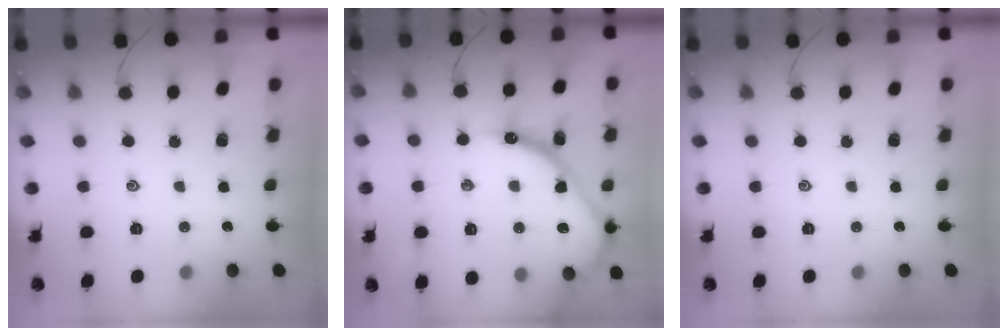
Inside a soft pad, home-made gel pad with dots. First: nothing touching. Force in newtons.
{"total": 19.4, "press": 19.3, "slide": 1.7}
{"total": 0.0}